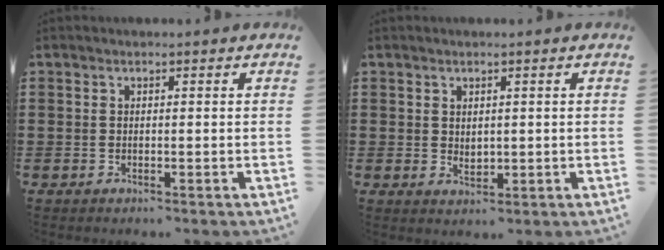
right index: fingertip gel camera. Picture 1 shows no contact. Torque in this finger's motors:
{"motor_torque": [1.03, 1.11, -0.03, 0.00]}